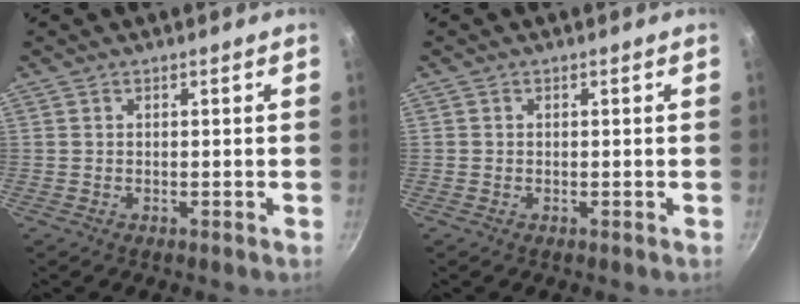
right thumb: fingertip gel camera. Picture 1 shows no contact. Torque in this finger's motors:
{"motor_torque": [-0.13, 0.04, -0.15, 0.33, 0.10]}